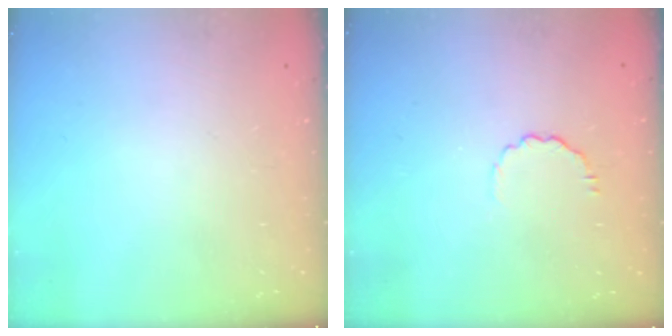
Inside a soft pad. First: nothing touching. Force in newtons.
{"total": 3.5, "press": 3.2, "slide": 1.4}